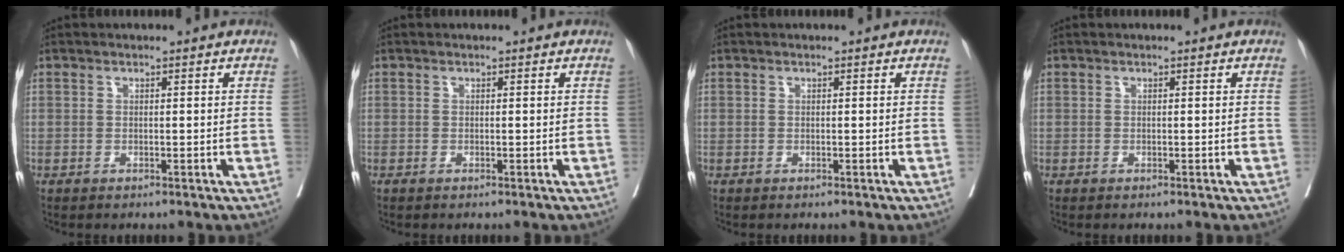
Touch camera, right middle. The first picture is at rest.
{"total": 0.0}
{"total": 0.0}
{"total": 0.0}